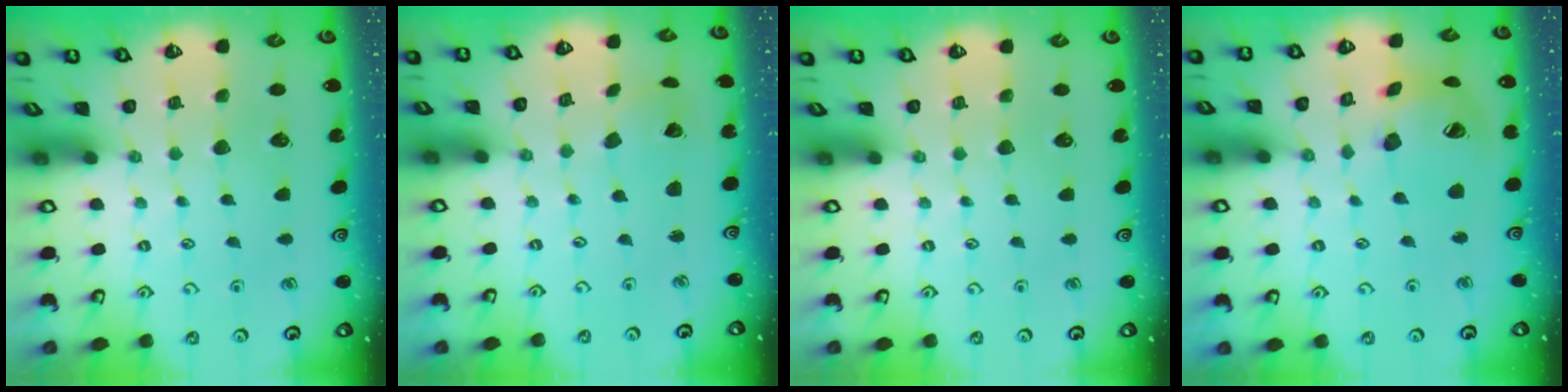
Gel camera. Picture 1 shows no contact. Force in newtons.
{"total": 2.0, "press": 2.0, "slide": 0.2}
{"total": 0.0}
{"total": 16.2, "press": 16.0, "slide": 2.3}